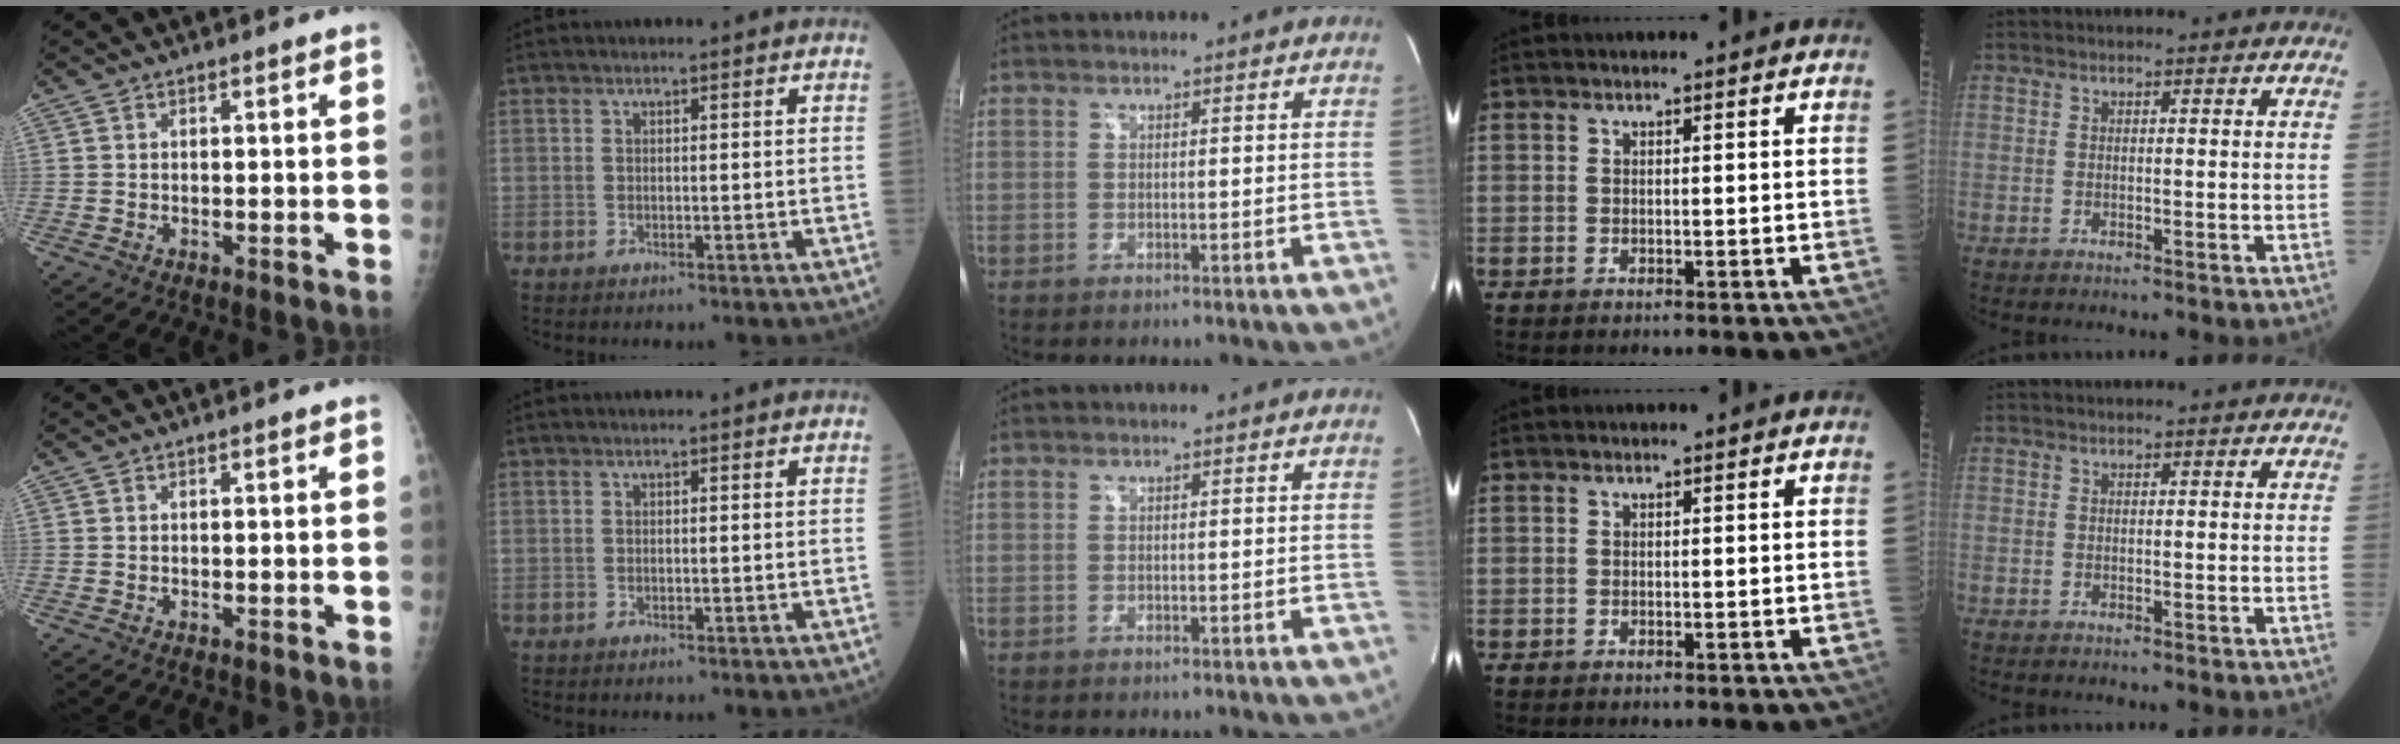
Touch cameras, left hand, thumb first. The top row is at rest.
{}